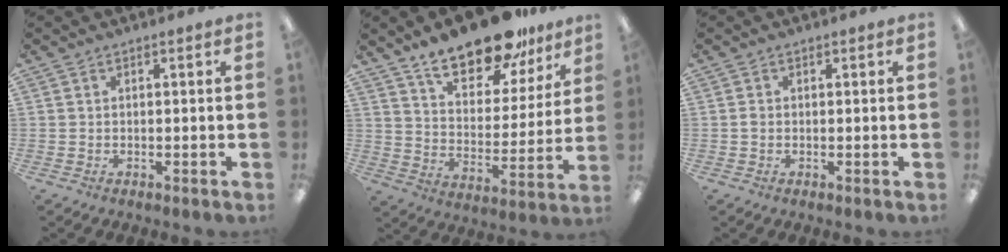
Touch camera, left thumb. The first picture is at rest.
{"total": 18.6, "force": [14.9, 7.1, 8.6], "torque": [-0.137, -0.098, 0.259]}
{"total": 0.8, "force": [-0.1, 0.6, 0.4], "torque": [-0.008, 0.004, -0.003]}